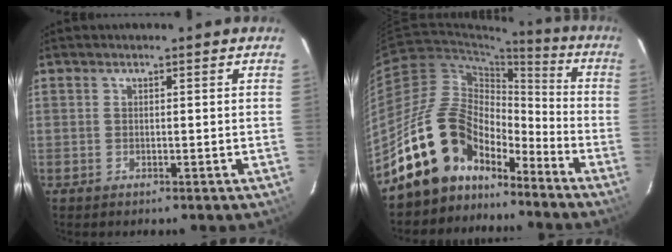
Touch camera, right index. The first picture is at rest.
{"total": 16.0, "force": [-12.1, 8.8, 5.8], "torque": [-0.120, 0.031, -0.207]}